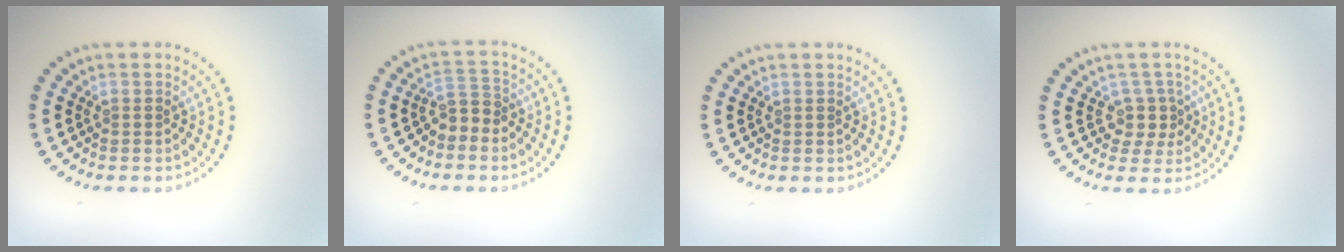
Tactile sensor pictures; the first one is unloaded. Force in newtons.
{"total": 2.1, "press": 1.9, "slide": 0.8}
{"total": 0.0}
{"total": 2.5, "press": 1.9, "slide": 1.6}